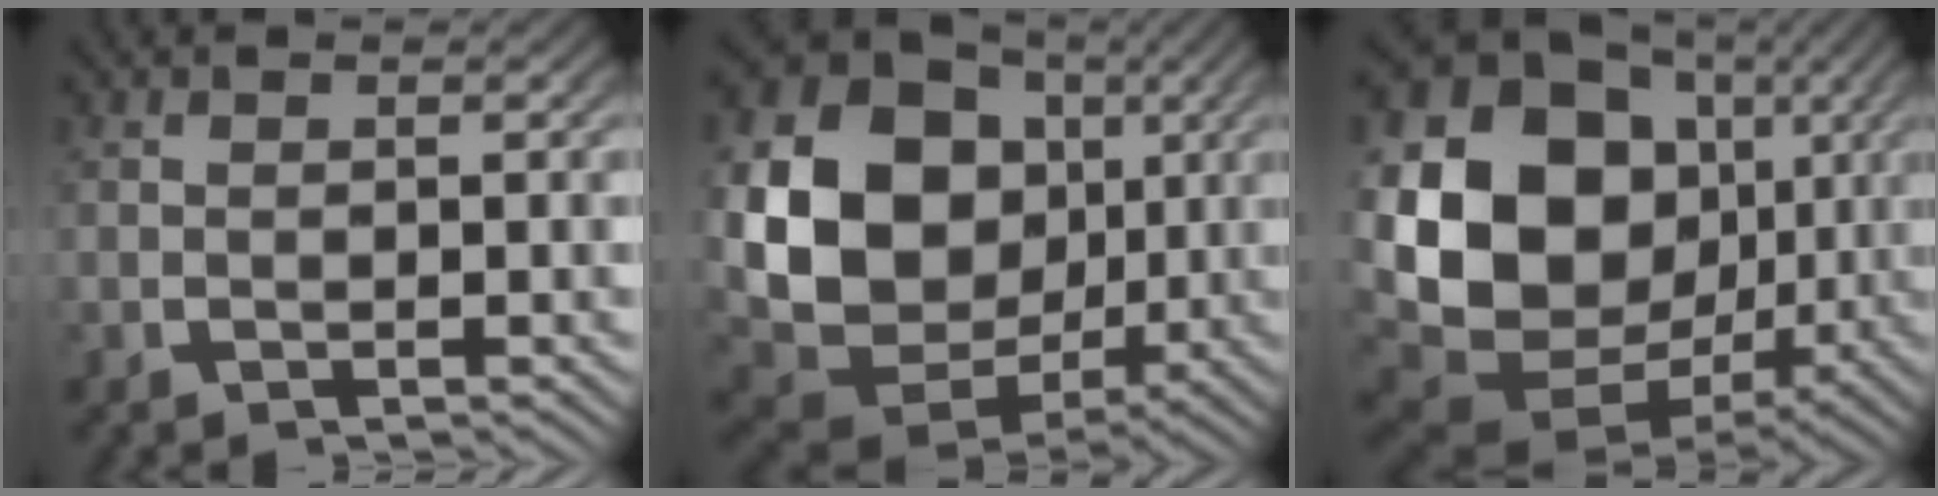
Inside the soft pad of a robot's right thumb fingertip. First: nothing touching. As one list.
[{"total": 18.9, "force": [0.3, 14.9, 11.6], "torque": [-0.264, -0.041, 0.014]}, {"total": 20.8, "force": [-0.7, 15.6, 13.8], "torque": [-0.311, -0.060, 0.017]}]